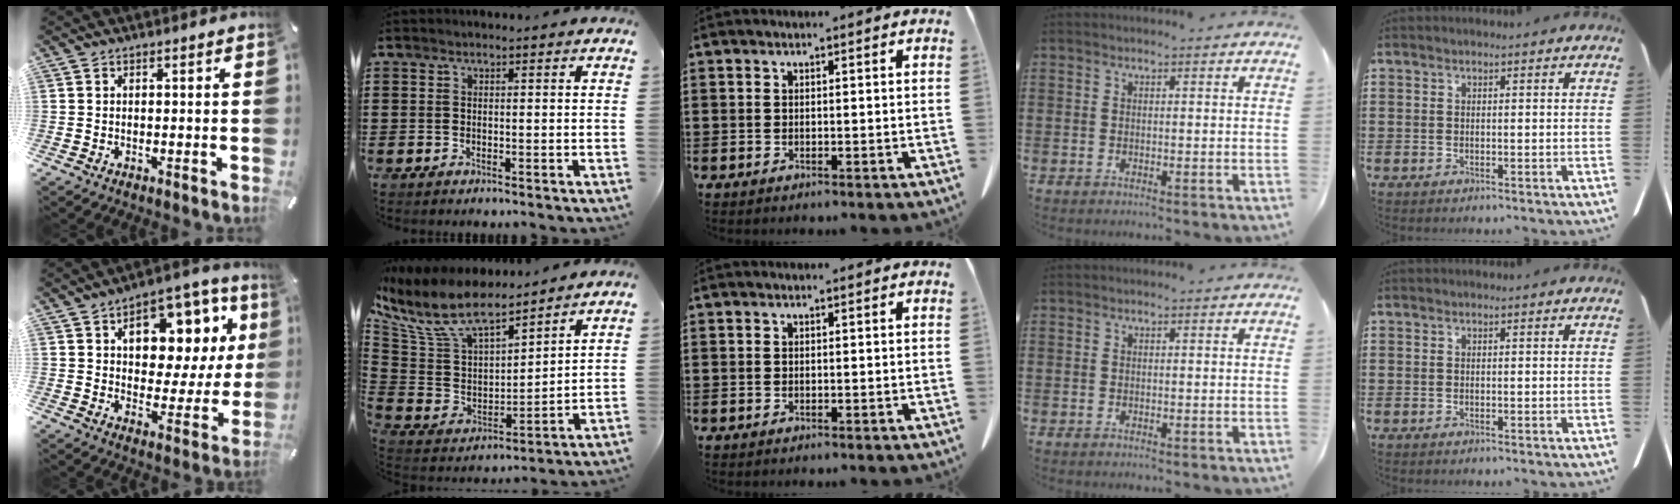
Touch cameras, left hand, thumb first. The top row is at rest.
{"thumb": {"total": 14.1, "force": [6.7, 9.0, 8.7], "torque": [-0.118, -0.046, 0.110]}, "index": {"total": 11.1, "force": [8.8, 3.6, 5.7], "torque": [-0.153, -0.050, 0.156]}}